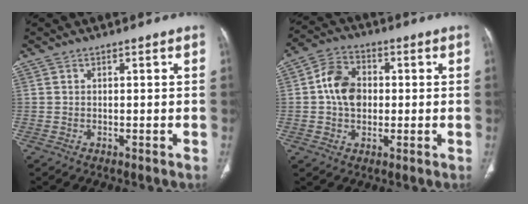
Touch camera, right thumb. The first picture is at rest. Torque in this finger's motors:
{"motor_torque": [0.16, 1.05, 0.80, -0.10, 0.06]}